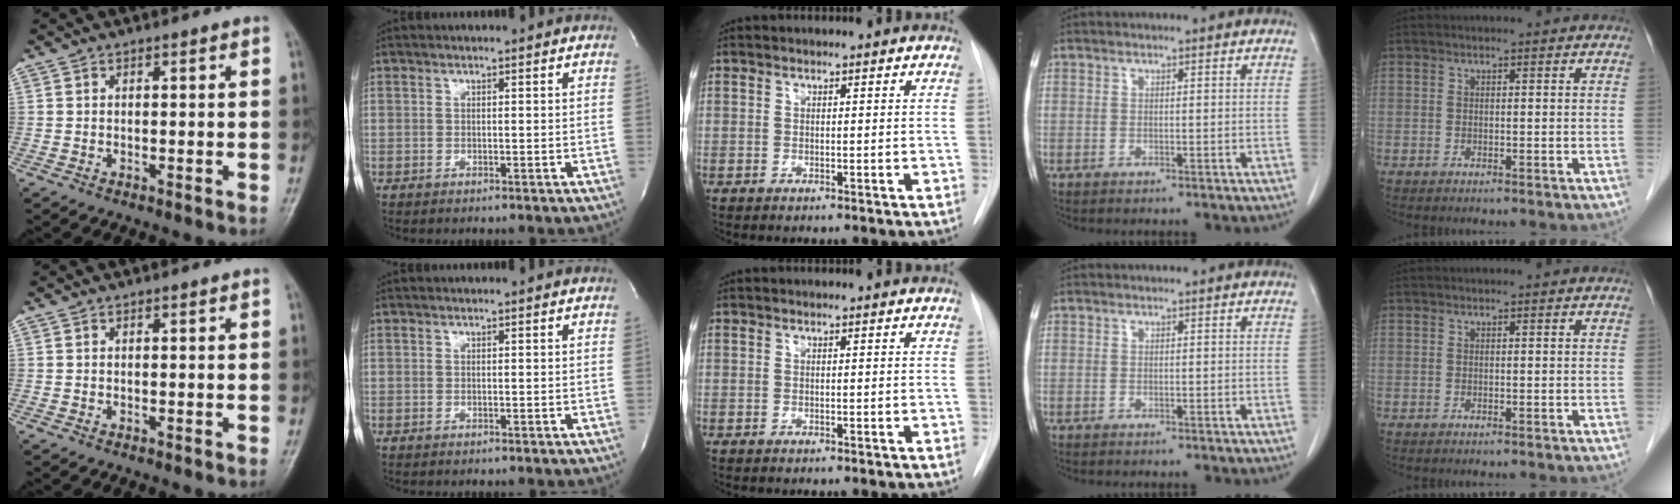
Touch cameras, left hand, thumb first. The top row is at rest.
{}